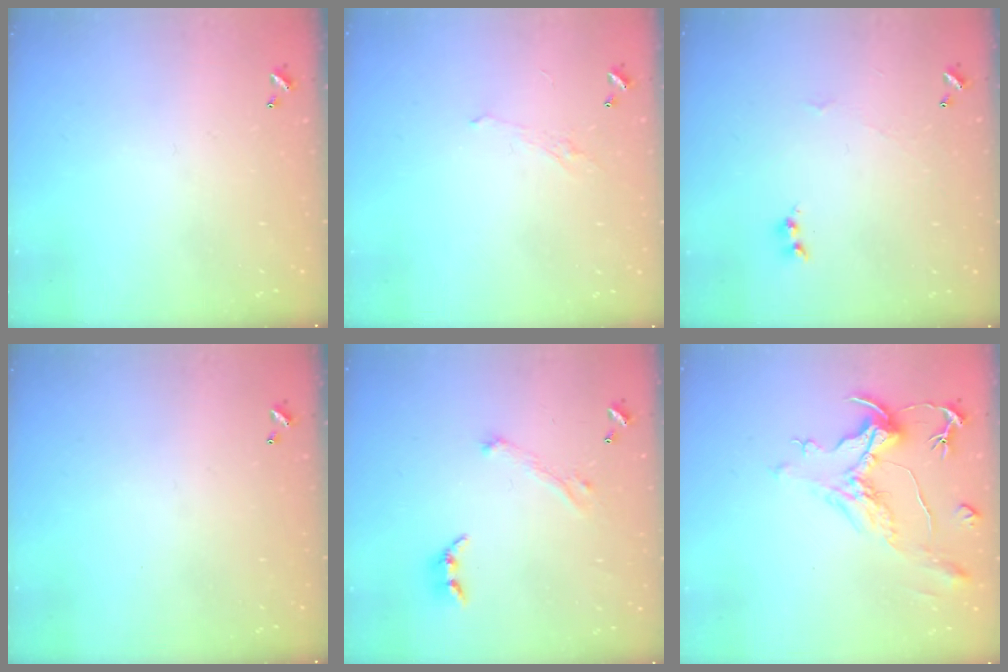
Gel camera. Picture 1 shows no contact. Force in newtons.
{"total": 1.1, "press": 0.8, "slide": 0.7}
{"total": 1.6, "press": 1.5, "slide": 0.4}
{"total": 0.0}
{"total": 2.9, "press": 2.8, "slide": 0.8}
{"total": 1.9, "press": 1.4, "slide": 1.2}